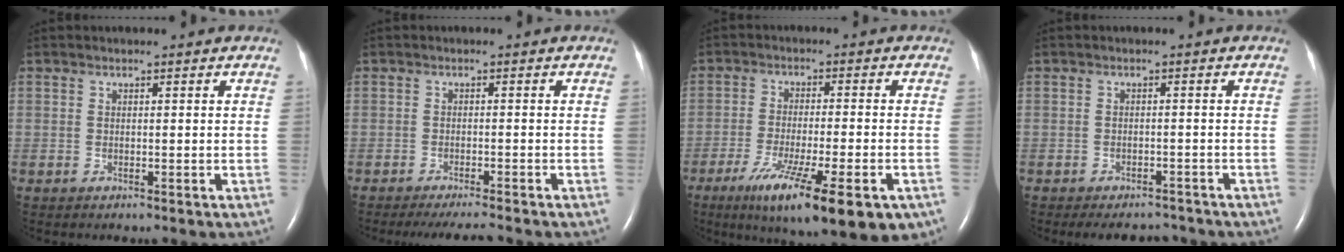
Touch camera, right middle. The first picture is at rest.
{"total": 5.2, "force": [-4.7, -0.2, 2.2], "torque": [-0.031, -0.017, -0.072]}
{"total": 17.0, "force": [-9.8, 2.9, 13.6], "torque": [-0.177, -0.038, -0.149]}
{"total": 5.4, "force": [-4.9, 1.8, 1.2], "torque": [-0.014, -0.004, -0.063]}